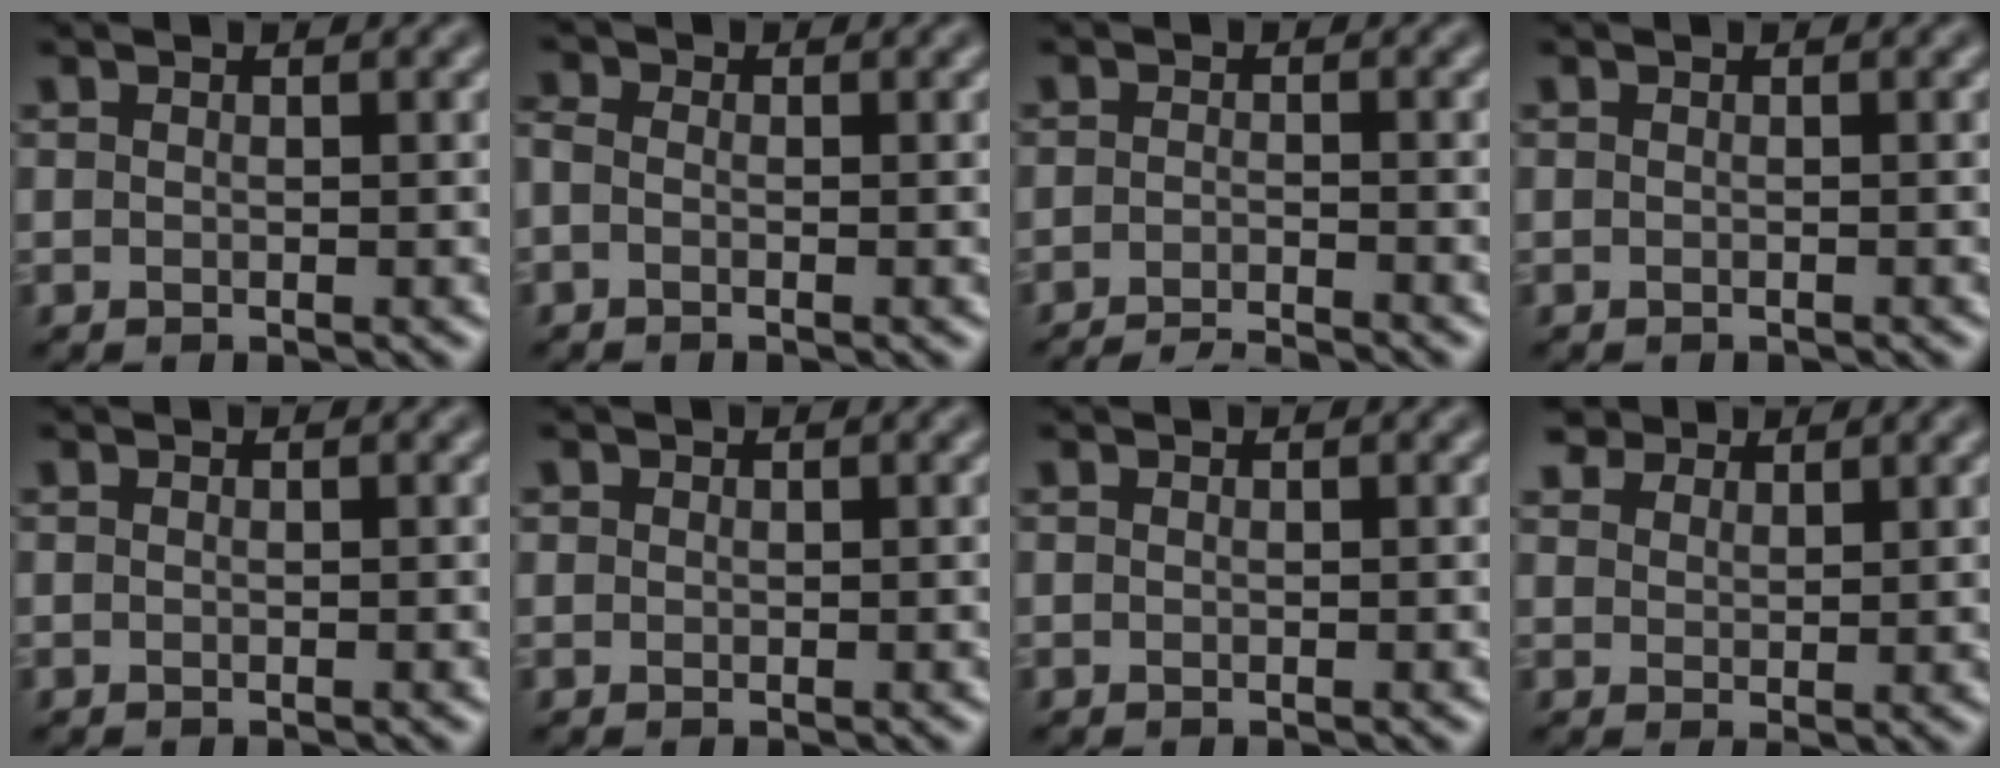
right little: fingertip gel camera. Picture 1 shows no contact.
{"total": 1.4, "force": [-0.4, 1.0, 0.9], "torque": [-0.019, 0.000, -0.018]}
{"total": 4.5, "force": [-4.2, 0.6, 1.5], "torque": [-0.024, -0.011, -0.068]}
{"total": 0.7, "force": [-0.7, 0.0, 0.1], "torque": [0.002, -0.002, -0.012]}
{"total": 0.0}
{"total": 0.5, "force": [0.2, 0.5, 0.0], "torque": [0.005, 0.000, 0.003]}
{"total": 0.0}
{"total": 3.5, "force": [2.9, 1.6, 1.1], "torque": [-0.028, -0.006, 0.061]}